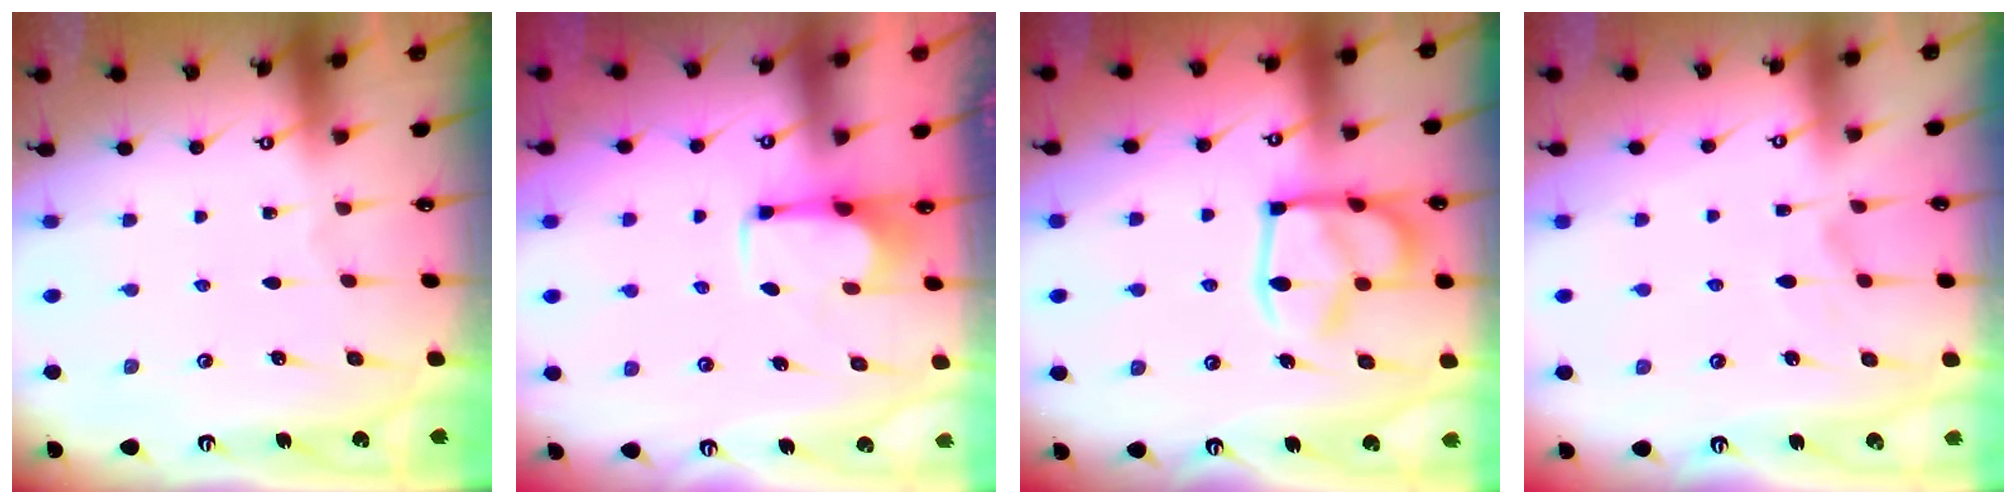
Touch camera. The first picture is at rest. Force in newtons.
{"total": 2.8, "press": 2.7, "slide": 0.8}
{"total": 16.3, "press": 16.2, "slide": 1.7}
{"total": 2.2, "press": 1.9, "slide": 1.1}